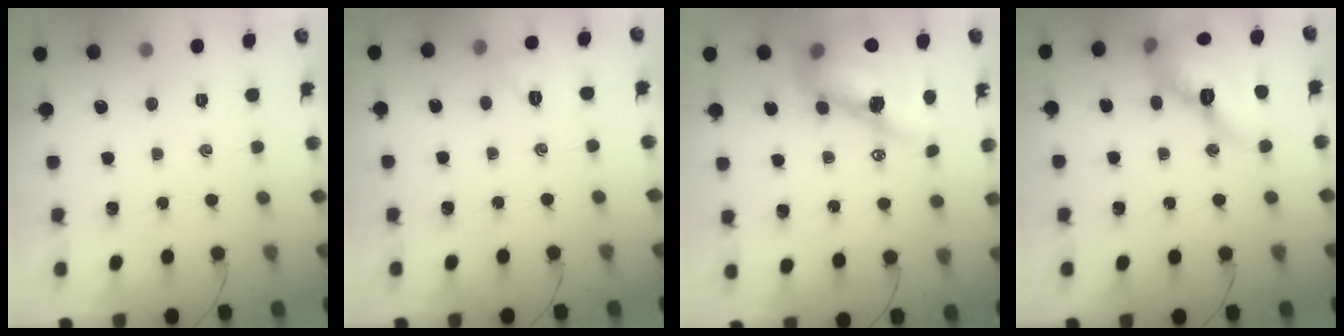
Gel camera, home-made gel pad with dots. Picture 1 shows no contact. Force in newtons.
{"total": 3.3, "press": 3.3, "slide": 0.2}
{"total": 15.0, "press": 14.3, "slide": 4.4}
{"total": 15.5, "press": 15.0, "slide": 4.1}